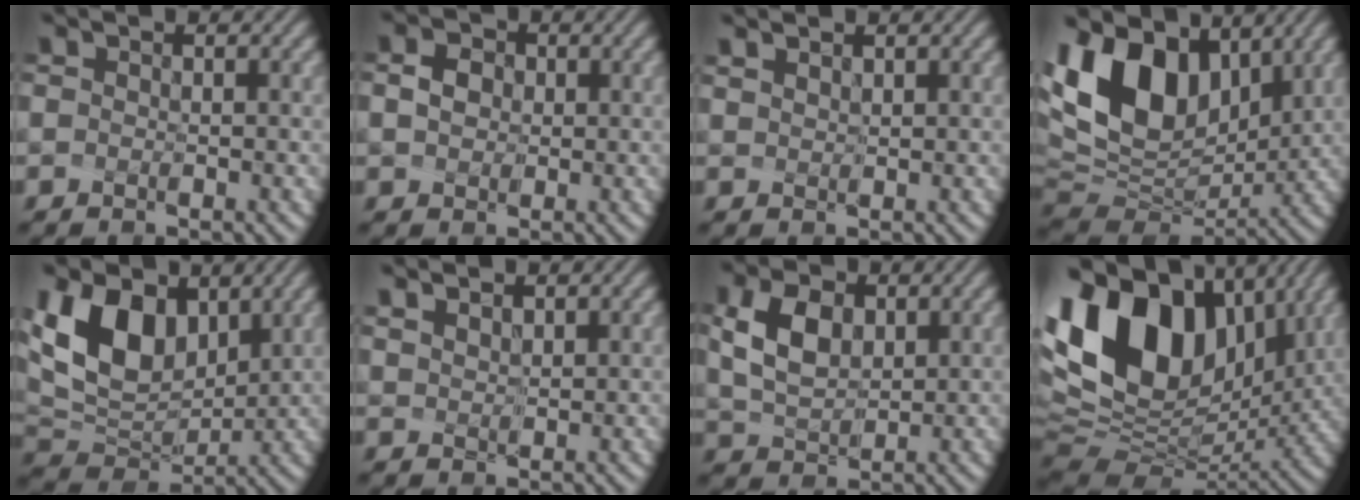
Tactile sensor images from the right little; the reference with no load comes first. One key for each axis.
{"total": 1.4, "fx": -0.2, "fy": 1.2, "fz": 0.7, "tx": -0.012, "ty": 0.004, "tz": 0.006}
{"total": 1.7, "fx": 1.3, "fy": 0.7, "fz": 0.8, "tx": -0.026, "ty": 0.020, "tz": 0.025}
{"total": 13.4, "fx": 5.3, "fy": 8.3, "fz": 9.1, "tx": -0.196, "ty": 0.024, "tz": 0.103}
{"total": 8.3, "fx": 3.3, "fy": 5.3, "fz": 5.6, "tx": -0.126, "ty": 0.001, "tz": 0.064}
{"total": 2.9, "fx": 2.2, "fy": 1.3, "fz": 1.3, "tx": -0.044, "ty": 0.019, "tz": 0.046}
{"total": 3.5, "fx": 1.2, "fy": 2.2, "fz": 2.5, "tx": -0.059, "ty": 0.003, "tz": 0.034}
{"total": 16.5, "fx": 6.0, "fy": 10.4, "fz": 11.3, "tx": -0.222, "ty": 0.031, "tz": 0.110}